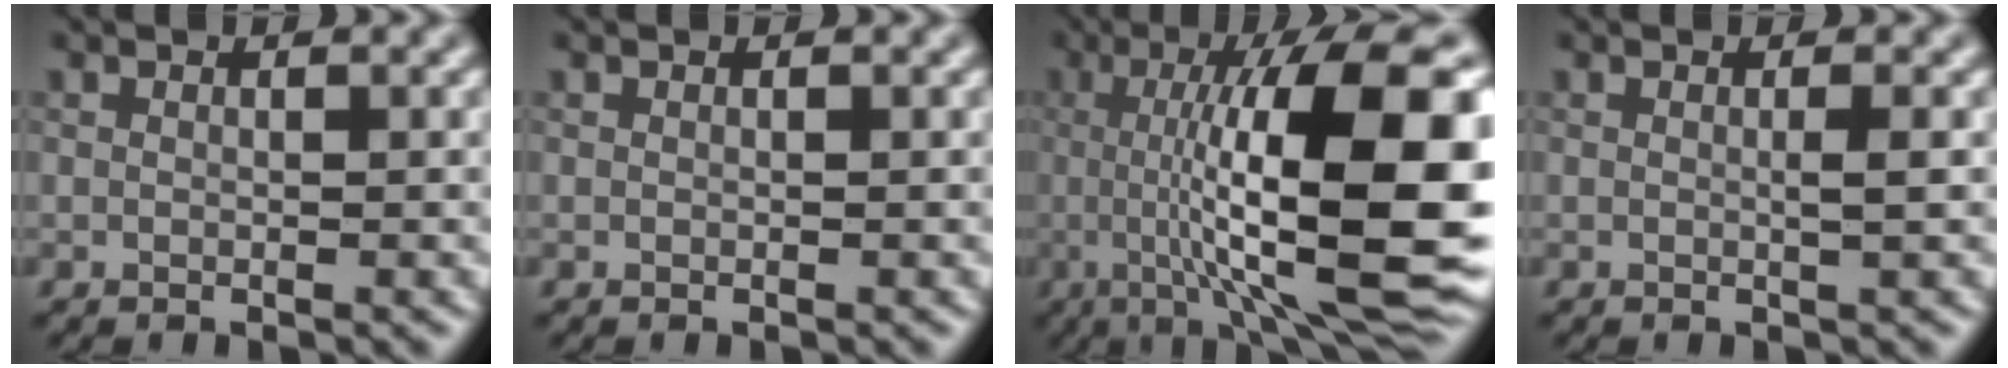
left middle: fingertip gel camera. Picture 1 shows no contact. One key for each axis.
{"total": 0.0}
{"total": 15.8, "fx": -0.2, "fy": 4.2, "fz": 15.2, "tx": -0.203, "ty": 0.012, "tz": -0.003}
{"total": 1.0, "fx": 0.0, "fy": 0.2, "fz": 1.0, "tx": -0.014, "ty": 0.001, "tz": -0.004}